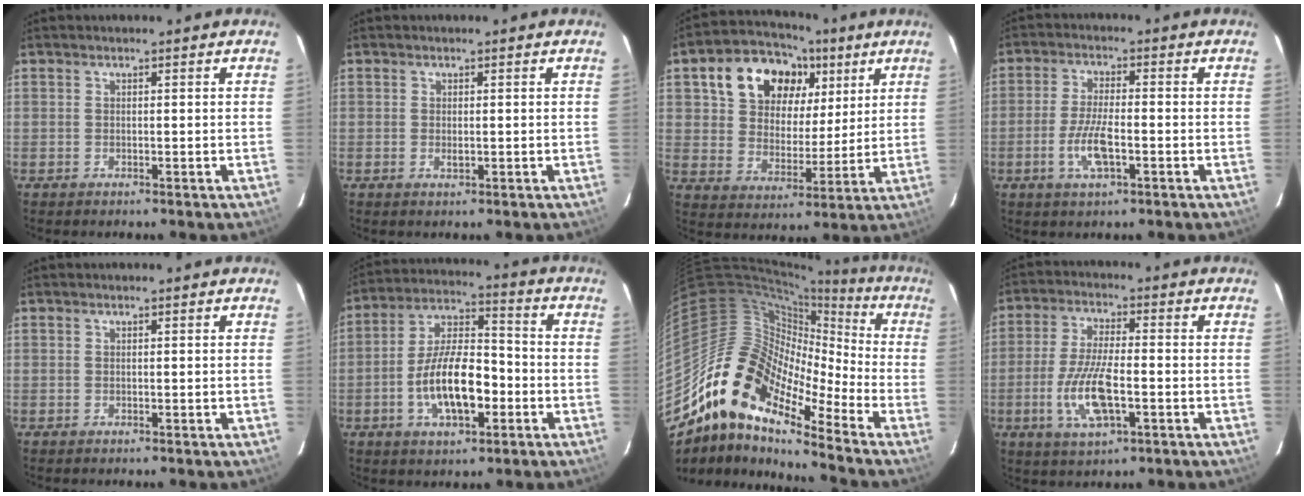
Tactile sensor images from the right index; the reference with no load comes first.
{"total": 1.1, "force": [-0.1, 0.6, 0.9], "torque": [-0.017, 0.000, -0.001]}
{"total": 17.1, "force": [8.1, 12.0, 9.2], "torque": [-0.199, 0.054, 0.145]}
{"total": 7.0, "force": [-2.5, 2.1, 6.3], "torque": [-0.131, -0.004, -0.048]}
{"total": 0.0}
{"total": 13.6, "force": [-4.1, 5.7, 11.6], "torque": [-0.223, 0.008, -0.068]}
{"total": 16.0, "force": [-11.0, 5.9, 10.0], "torque": [-0.147, -0.001, -0.228]}
{"total": 10.8, "force": [-3.2, 3.4, 9.8], "torque": [-0.202, -0.008, -0.059]}